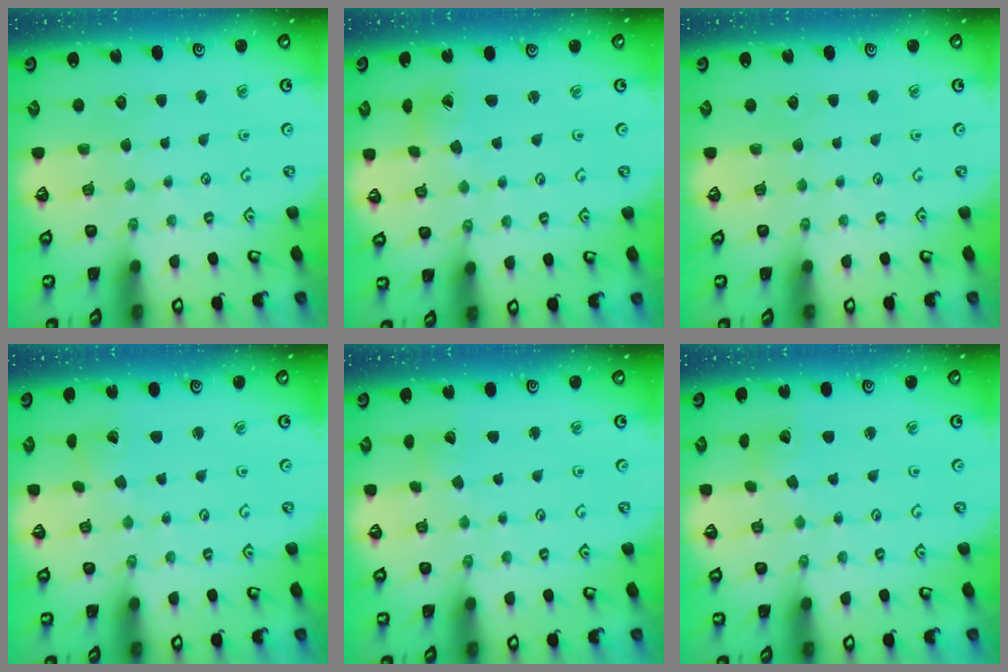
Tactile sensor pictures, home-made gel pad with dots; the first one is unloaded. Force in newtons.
{"total": 1.7, "press": 1.6, "slide": 0.2}
{"total": 0.0}
{"total": 2.0, "press": 2.0, "slide": 0.3}
{"total": 2.4, "press": 2.4, "slide": 0.2}
{"total": 2.2, "press": 2.2, "slide": 0.3}